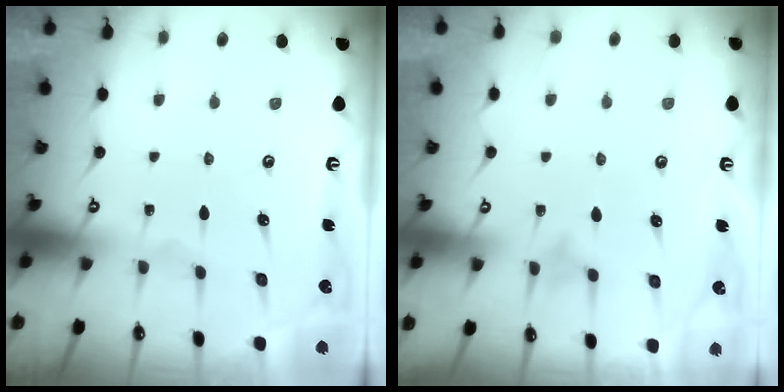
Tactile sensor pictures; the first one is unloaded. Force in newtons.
{"total": 5.6, "press": 5.6, "slide": 0.7}